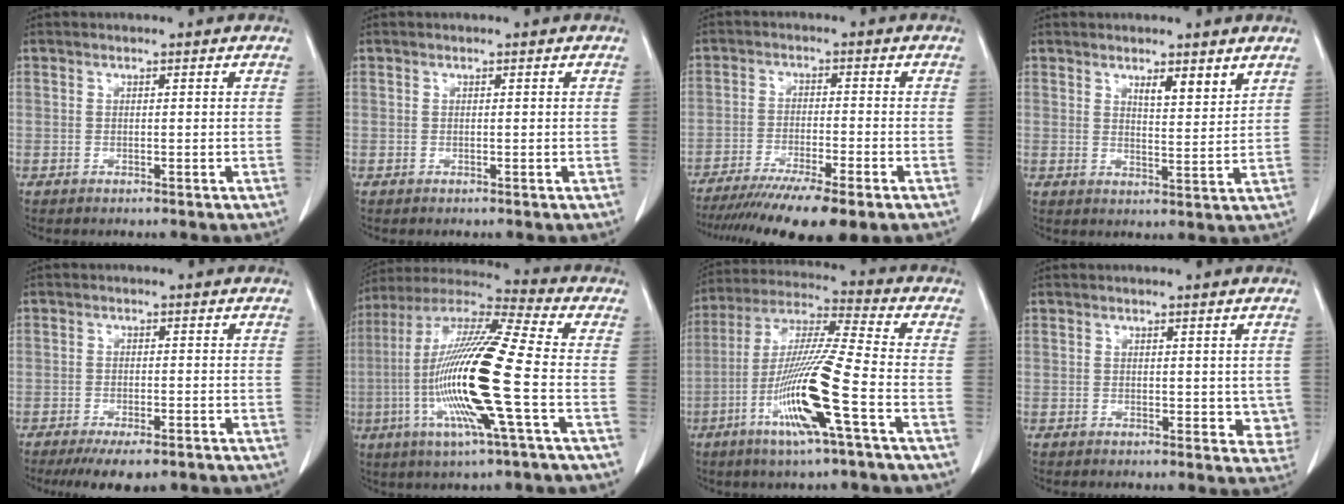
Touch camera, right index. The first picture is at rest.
{"total": 0.0}
{"total": 13.3, "force": [-10.2, 1.1, 8.6], "torque": [-0.139, -0.029, -0.164]}
{"total": 4.1, "force": [2.9, 0.7, 2.7], "torque": [-0.045, -0.009, 0.048]}
{"total": 6.8, "force": [-5.1, 2.5, 3.8], "torque": [-0.047, -0.006, -0.075]}
{"total": 19.4, "force": [-3.9, 0.4, 19.0], "torque": [-0.389, -0.011, -0.085]}
{"total": 15.5, "force": [-5.8, -0.4, 14.3], "torque": [-0.291, -0.016, -0.114]}
{"total": 3.5, "force": [0.6, 2.2, 2.6], "torque": [-0.009, -0.007, 0.008]}